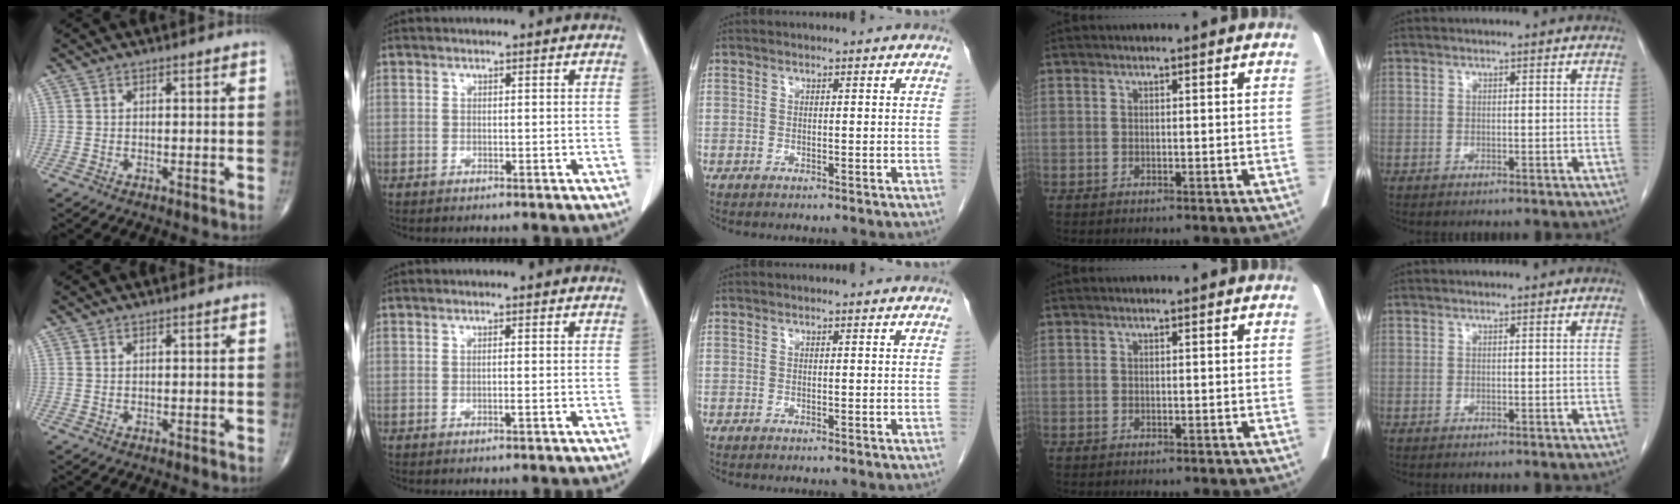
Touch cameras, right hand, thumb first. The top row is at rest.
{"index": {"total": 0.7, "force": [-0.2, -0.1, 0.7], "torque": [-0.011, 0.000, -0.002]}}